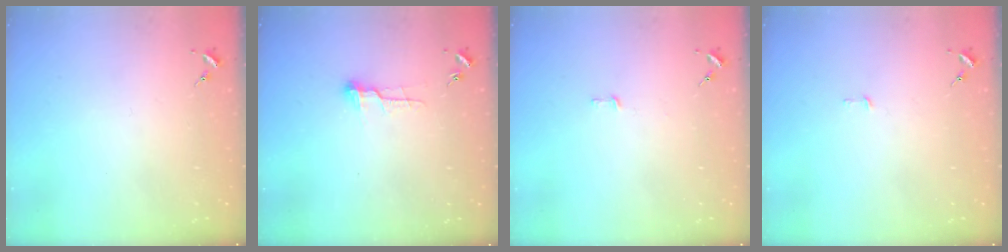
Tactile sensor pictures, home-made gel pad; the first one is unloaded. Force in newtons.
{"total": 8.7, "press": 8.7, "slide": 0.5}
{"total": 3.0, "press": 3.0, "slide": 0.2}
{"total": 2.1, "press": 2.1, "slide": 0.2}